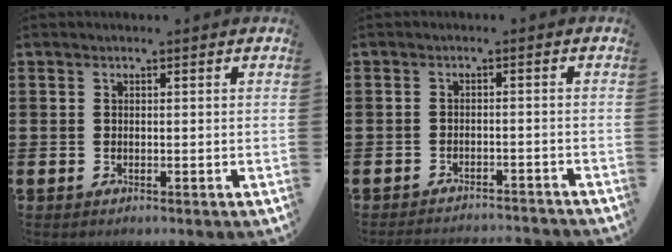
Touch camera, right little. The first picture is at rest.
{"total": 2.0, "force": [-2.0, -0.1, 0.0], "torque": [-0.003, 0.005, -0.042]}